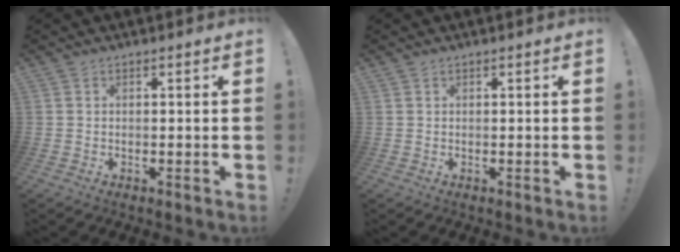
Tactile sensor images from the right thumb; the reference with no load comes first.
{"total": 0.0}